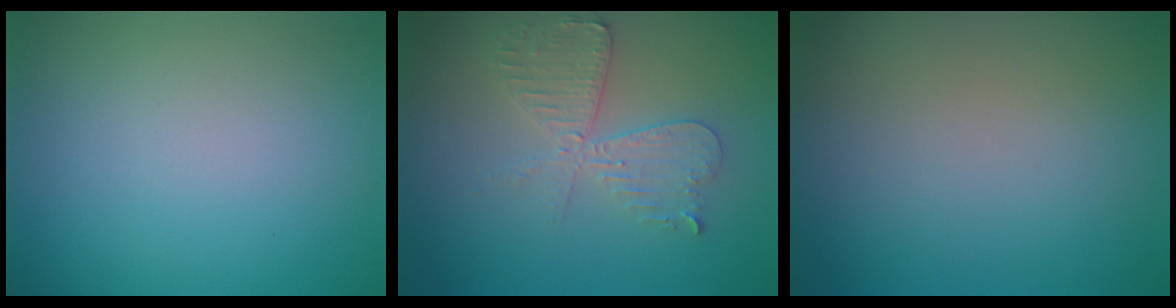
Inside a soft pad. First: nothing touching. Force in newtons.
{"total": 3.4, "press": 3.3, "slide": 0.6}
{"total": 0.0}